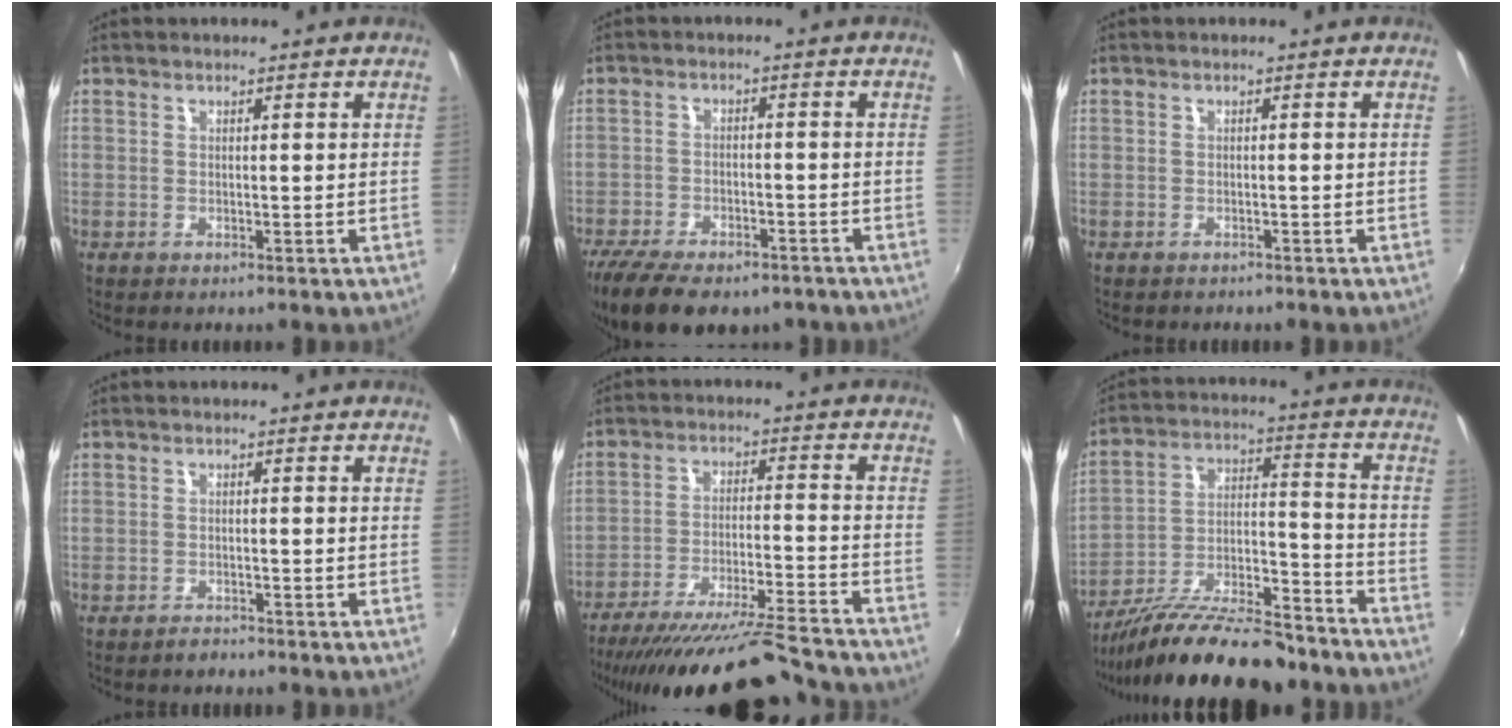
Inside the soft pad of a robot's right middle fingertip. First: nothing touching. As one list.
[{"total": 16.2, "force": [-11.9, 6.8, 8.6], "torque": [-0.192, -0.041, -0.184]}, {"total": 1.0, "force": [-0.8, 0.5, 0.1], "torque": [-0.006, 0.000, -0.012]}, {"total": 1.5, "force": [-1.4, 0.5, 0.1], "torque": [-0.004, 0.000, -0.024]}, {"total": 22.4, "force": [-20.4, 2.0, 9.2], "torque": [-0.168, -0.037, -0.301]}, {"total": 20.5, "force": [-16.4, 5.4, 11.0], "torque": [-0.197, -0.009, -0.255]}]